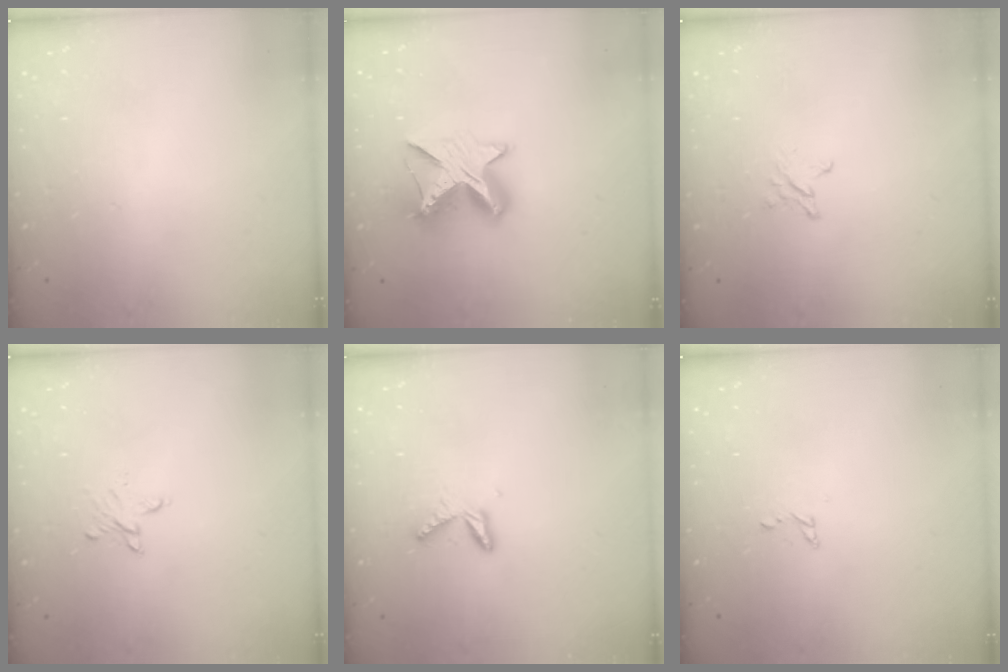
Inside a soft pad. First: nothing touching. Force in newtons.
{"total": 12.0, "press": 11.9, "slide": 1.4}
{"total": 2.0, "press": 2.0, "slide": 0.2}
{"total": 3.6, "press": 3.6, "slide": 0.3}
{"total": 5.2, "press": 5.1, "slide": 0.5}
{"total": 2.5, "press": 2.5, "slide": 0.2}